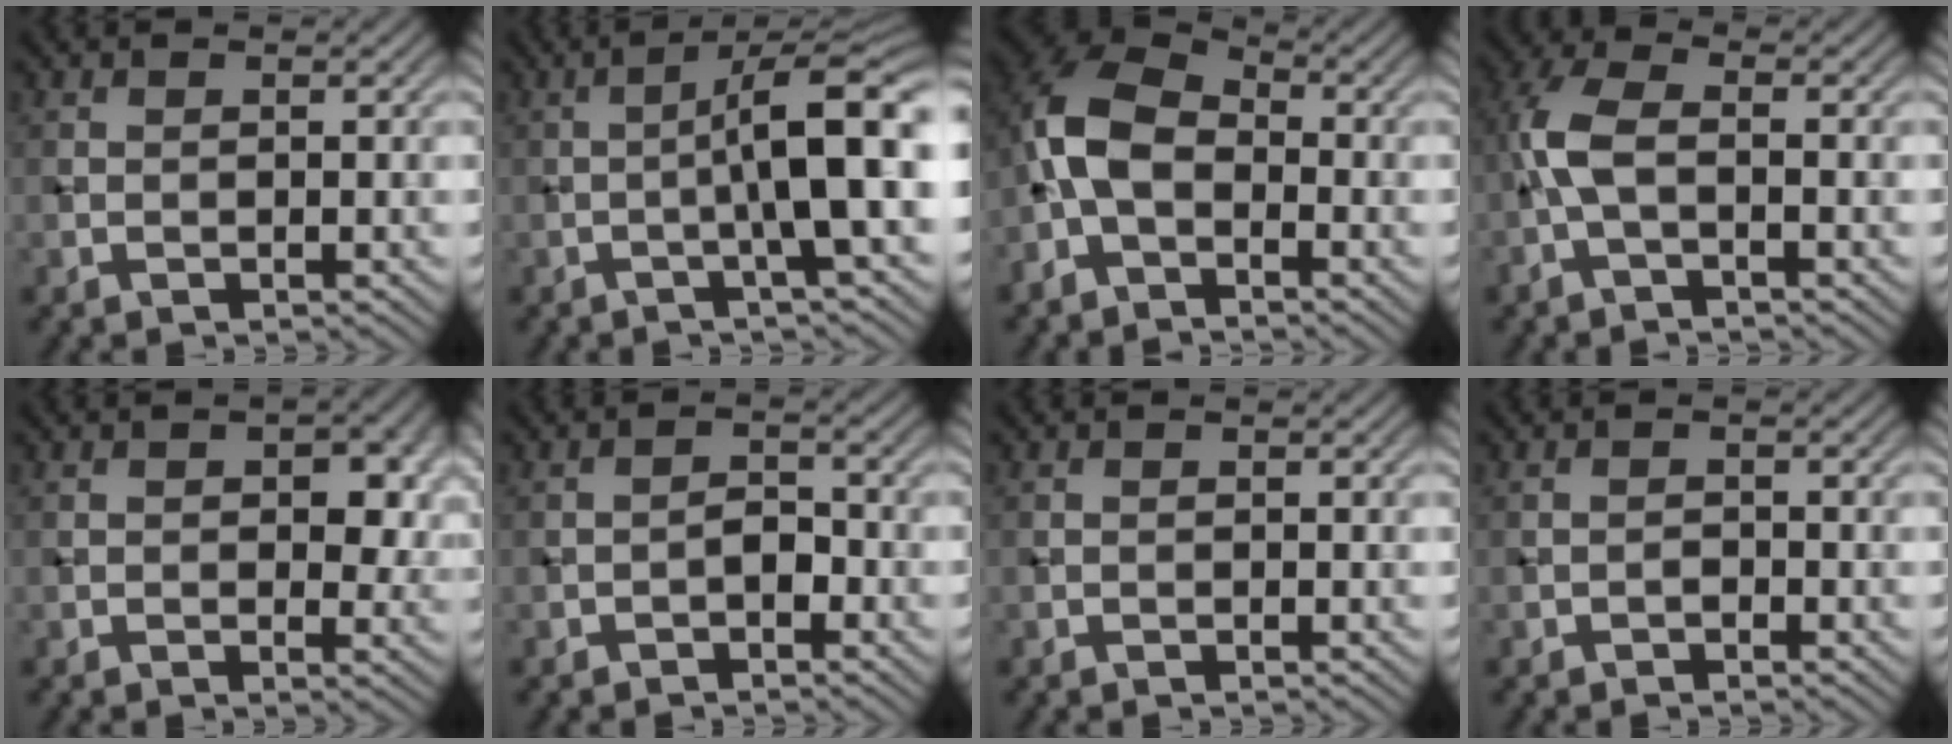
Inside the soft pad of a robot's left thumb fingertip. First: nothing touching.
{"total": 9.3, "force": [-1.3, 1.2, 9.1], "torque": [-0.131, 0.028, -0.032]}
{"total": 7.8, "force": [-2.5, 4.6, 5.7], "torque": [-0.135, 0.005, -0.066]}
{"total": 4.7, "force": [-1.2, 1.8, 4.2], "torque": [-0.109, 0.009, -0.035]}
{"total": 4.9, "force": [0.5, 2.9, 3.9], "torque": [-0.048, -0.007, 0.008]}
{"total": 2.0, "force": [-1.1, 1.0, 1.2], "torque": [-0.017, 0.007, -0.025]}
{"total": 0.0}
{"total": 0.8, "force": [-0.6, 0.4, 0.4], "torque": [-0.002, 0.001, -0.014]}